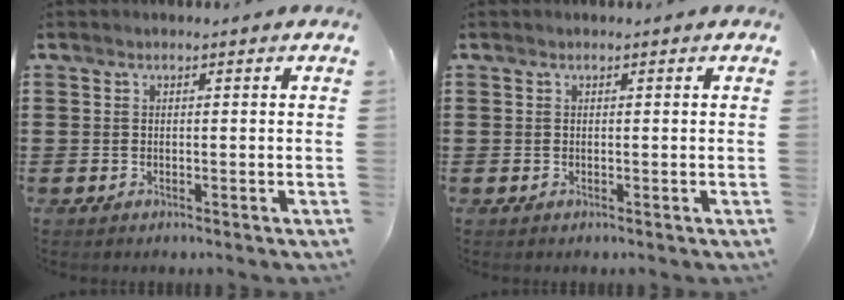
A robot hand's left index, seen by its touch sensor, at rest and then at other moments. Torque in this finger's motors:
{"motor_torque": [0.10, -0.02, 0.04, -0.01]}